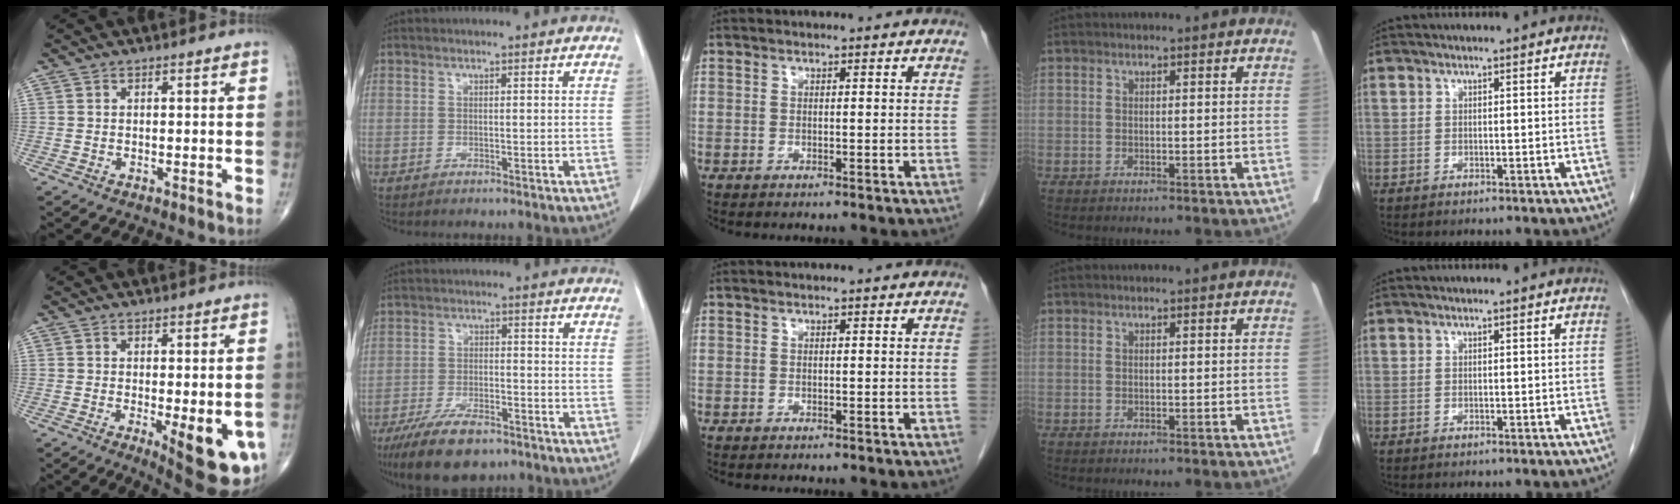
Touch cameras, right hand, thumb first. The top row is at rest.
{"thumb": {"total": 11.2, "force": [-3.1, 3.7, 10.1], "torque": [-0.120, -0.022, -0.031]}, "index": {"total": 9.9, "force": [-7.1, 3.6, 5.9], "torque": [-0.107, -0.013, -0.122]}}